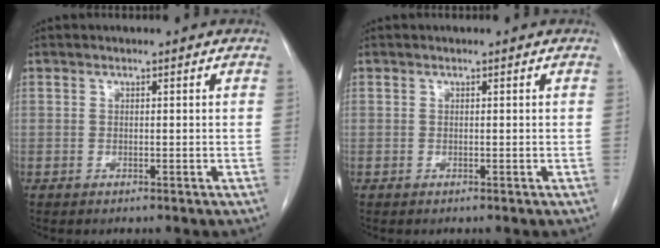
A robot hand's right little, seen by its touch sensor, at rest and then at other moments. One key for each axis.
{"total": 0.0}